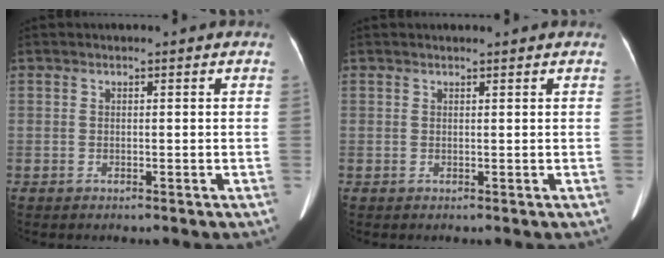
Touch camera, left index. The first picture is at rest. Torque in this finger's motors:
{"motor_torque": [-0.10, -0.09, 0.02, 0.02]}